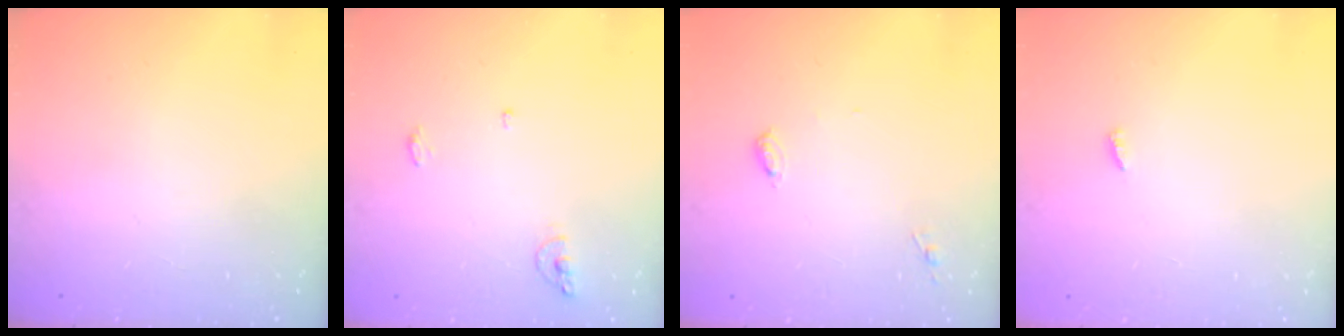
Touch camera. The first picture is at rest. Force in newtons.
{"total": 6.4, "press": 6.3, "slide": 1.5}
{"total": 4.6, "press": 4.6, "slide": 0.4}
{"total": 1.9, "press": 1.9, "slide": 0.3}